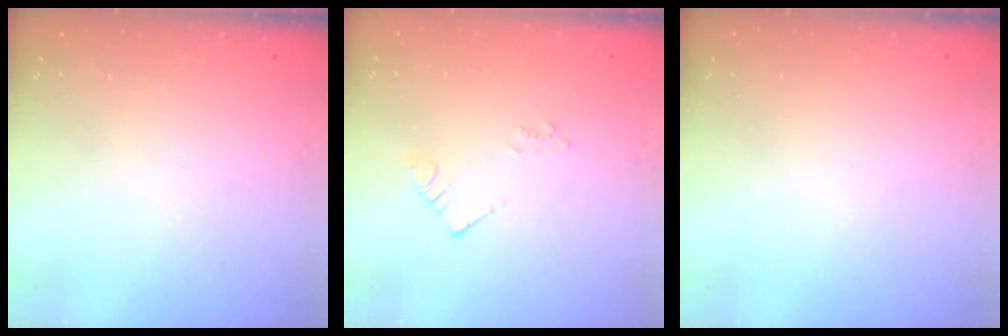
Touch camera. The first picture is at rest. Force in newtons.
{"total": 2.3, "press": 2.3, "slide": 0.1}
{"total": 0.0}